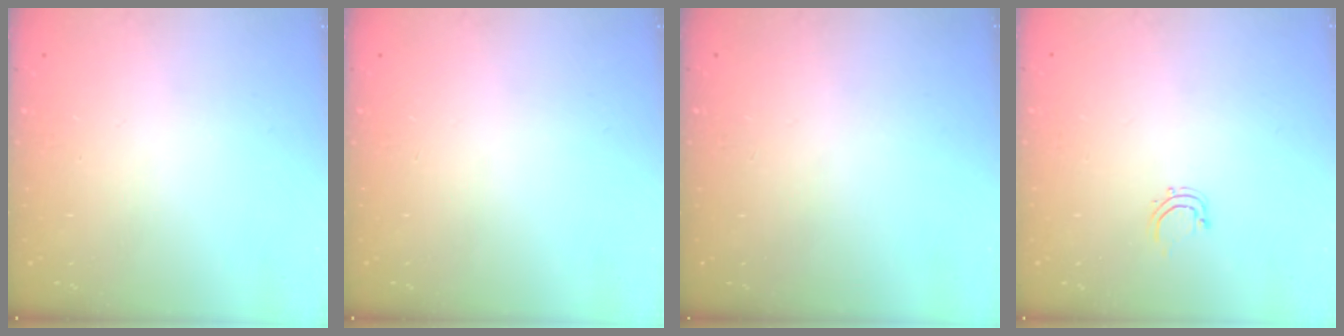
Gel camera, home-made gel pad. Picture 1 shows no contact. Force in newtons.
{"total": 0.0}
{"total": 0.0}
{"total": 2.8, "press": 2.8, "slide": 0.5}